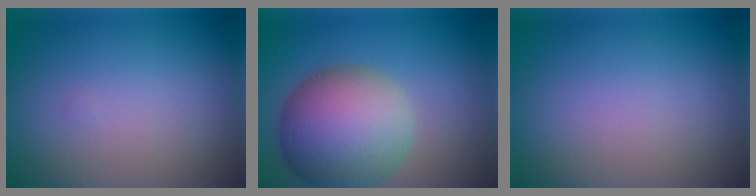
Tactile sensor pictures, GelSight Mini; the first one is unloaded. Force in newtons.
{"total": 10.4, "press": 10.4, "slide": 0.5}
{"total": 0.0}